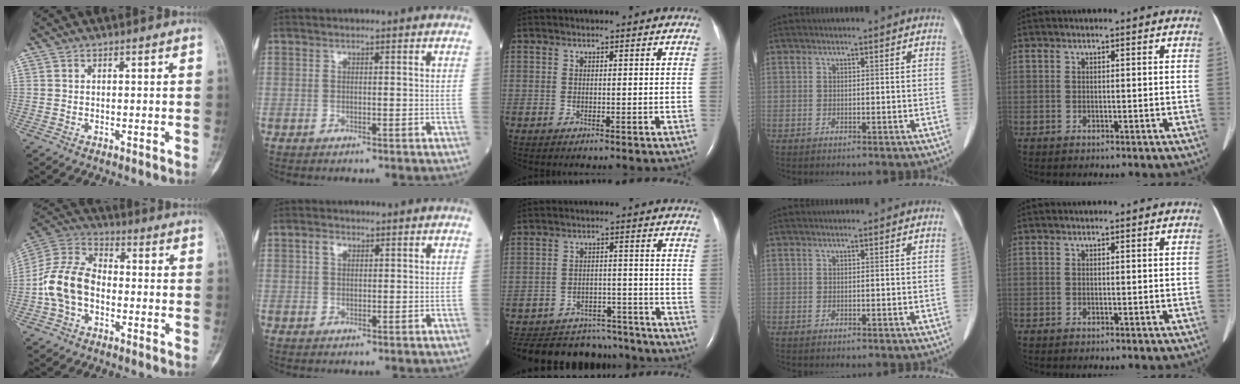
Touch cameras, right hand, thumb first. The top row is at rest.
{"thumb": {"total": 12.3, "force": [-2.6, 8.4, 8.5], "torque": [-0.162, 0.039, -0.060]}, "index": {"total": 1.9, "force": [0.9, 1.3, 1.1], "torque": [-0.025, 0.005, 0.018]}, "middle": {"total": 18.9, "force": [-17.2, 6.2, 5.0], "torque": [-0.123, 0.002, -0.232]}}